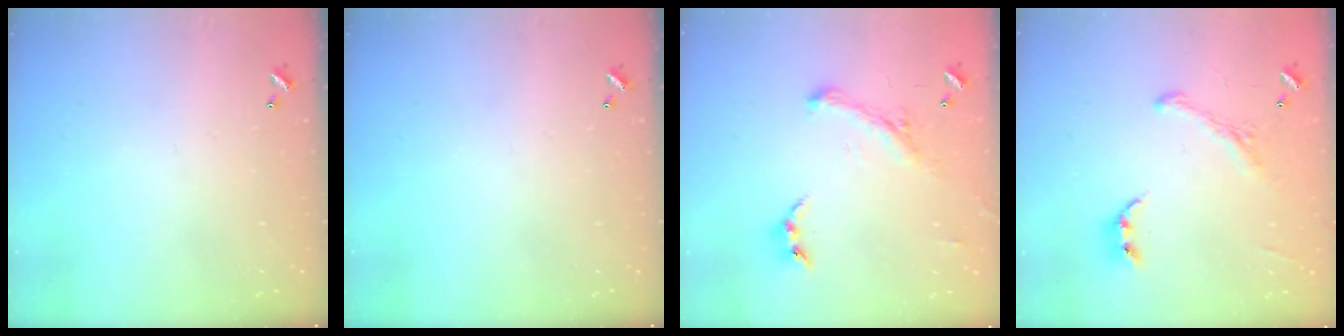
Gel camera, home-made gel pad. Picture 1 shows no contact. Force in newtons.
{"total": 0.0}
{"total": 1.5, "press": 1.4, "slide": 0.3}
{"total": 1.9, "press": 1.6, "slide": 1.0}